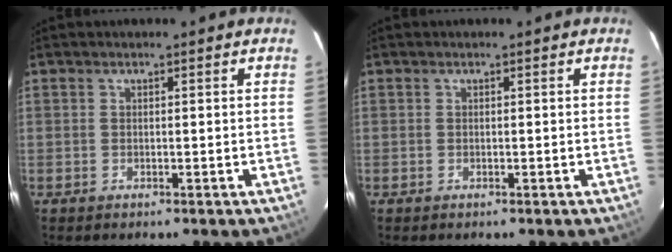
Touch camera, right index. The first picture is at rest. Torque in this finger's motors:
{"motor_torque": [-0.01, 0.00, 0.01, 0.01]}